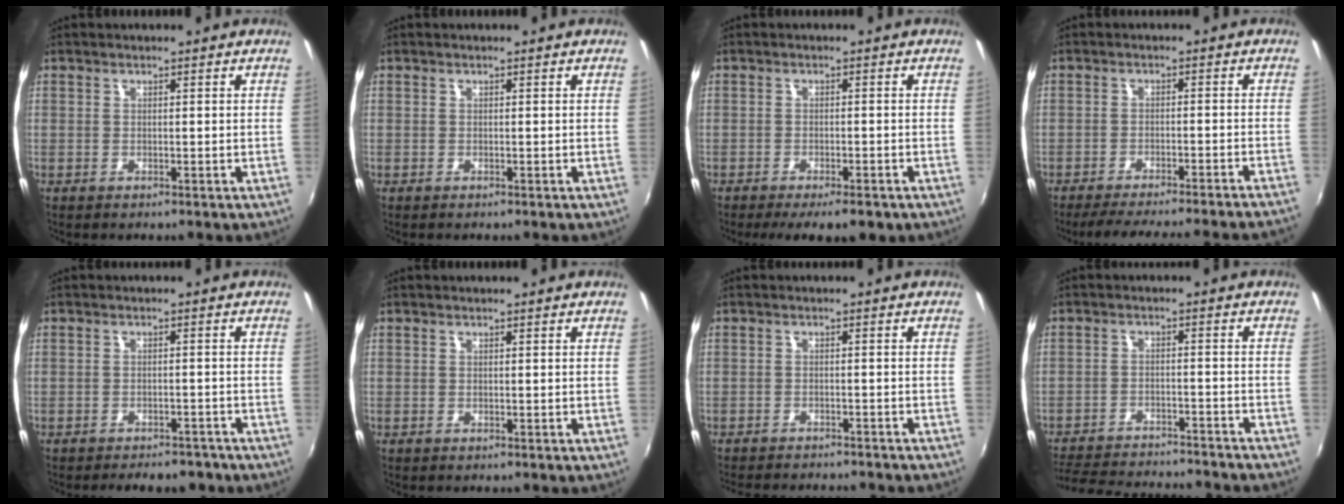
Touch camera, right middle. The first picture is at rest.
{"total": 0.0}
{"total": 7.6, "force": [-5.8, 1.9, 4.6], "torque": [-0.099, -0.024, -0.083]}
{"total": 16.0, "force": [-14.5, -0.7, 6.8], "torque": [-0.124, -0.019, -0.201]}
{"total": 7.7, "force": [-6.4, 3.1, 2.9], "torque": [-0.069, -0.006, -0.081]}
{"total": 0.0}
{"total": 9.4, "force": [-8.5, 1.4, 3.7], "torque": [-0.085, -0.016, -0.121]}
{"total": 19.9, "force": [-17.7, 3.3, 8.4], "torque": [-0.170, -0.019, -0.246]}